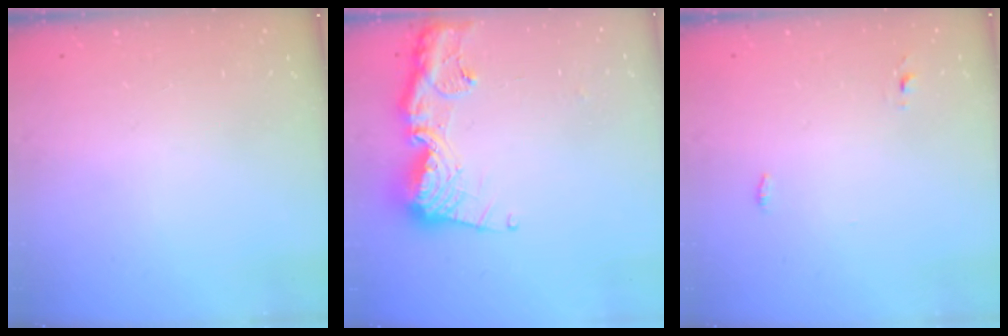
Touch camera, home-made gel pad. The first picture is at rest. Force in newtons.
{"total": 15.2, "press": 15.1, "slide": 1.5}
{"total": 2.8, "press": 2.6, "slide": 0.9}